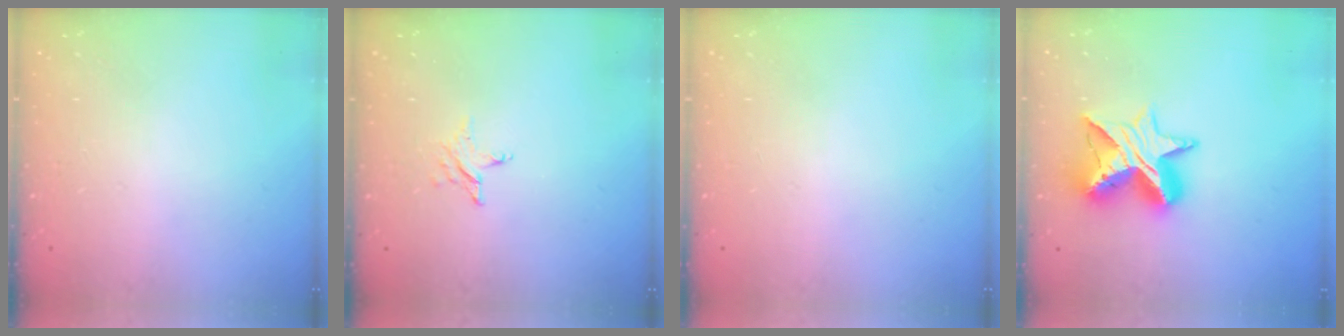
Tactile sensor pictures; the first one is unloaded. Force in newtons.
{"total": 3.0, "press": 3.0, "slide": 0.3}
{"total": 0.0}
{"total": 12.7, "press": 12.7, "slide": 1.0}